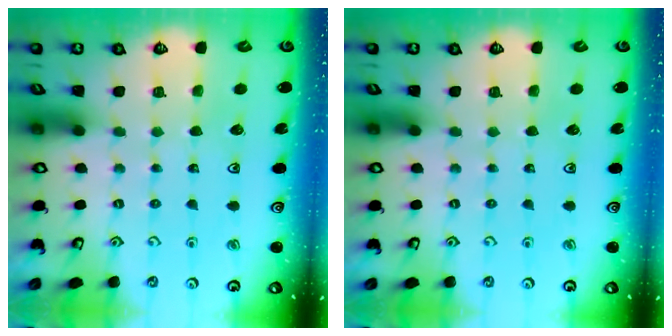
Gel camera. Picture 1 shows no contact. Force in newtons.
{"total": 0.0}